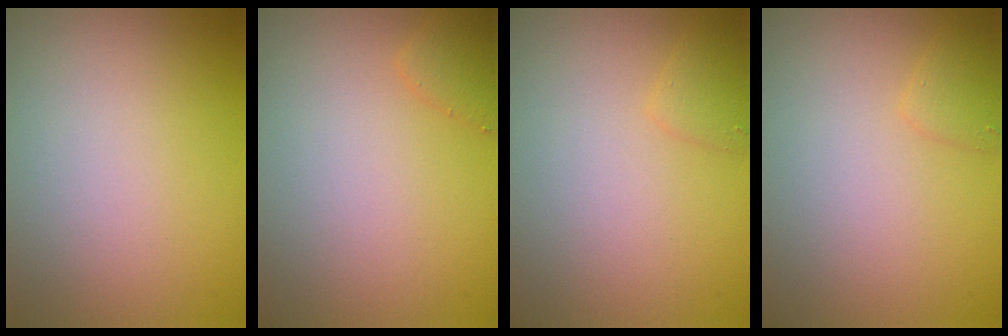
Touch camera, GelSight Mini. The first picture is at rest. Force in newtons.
{"total": 1.5, "press": 1.5, "slide": 0.1}
{"total": 1.3, "press": 1.3, "slide": 0.1}
{"total": 1.3, "press": 1.3, "slide": 0.1}